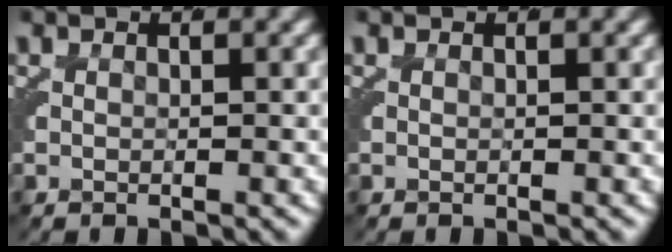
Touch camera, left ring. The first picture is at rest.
{"total": 0.0}